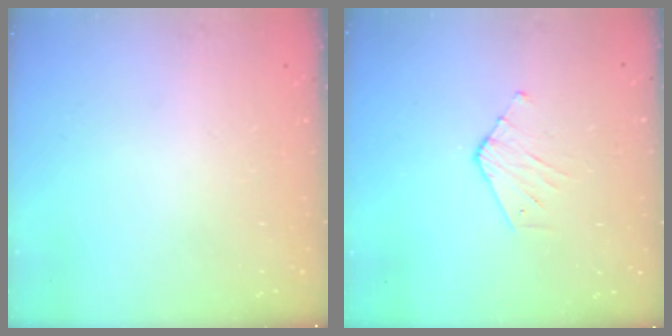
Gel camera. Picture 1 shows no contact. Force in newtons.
{"total": 3.0, "press": 3.0, "slide": 0.3}